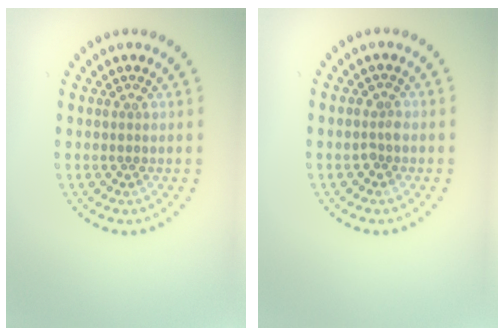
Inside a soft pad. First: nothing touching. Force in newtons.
{"total": 0.9, "press": 0.9, "slide": 0.3}